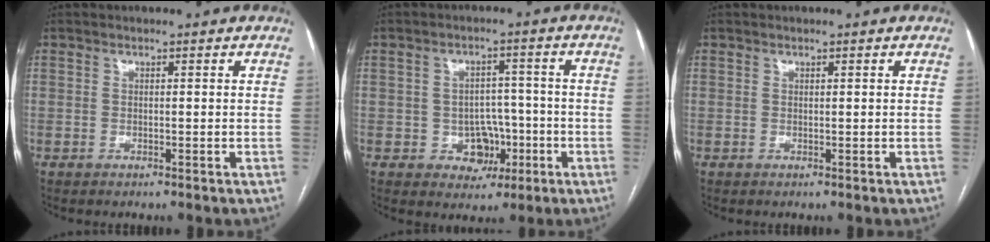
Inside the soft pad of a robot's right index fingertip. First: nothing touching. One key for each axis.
{"total": 6.1, "fx": -1.9, "fy": 5.0, "fz": 3.0, "tx": -0.038, "ty": 0.018, "tz": -0.019}
{"total": 0.0}